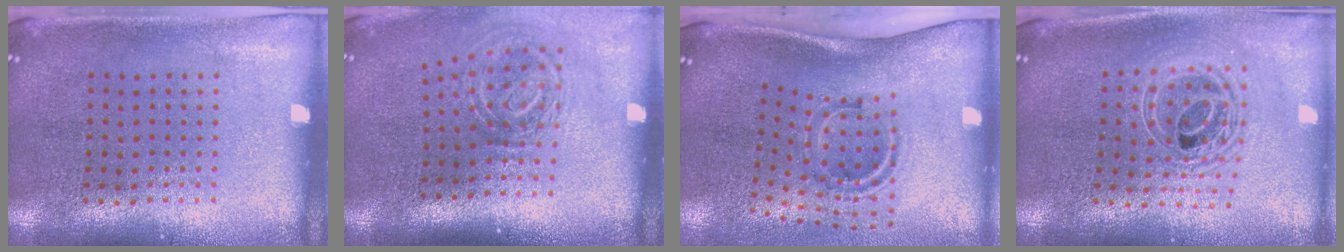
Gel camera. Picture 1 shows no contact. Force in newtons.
{"total": 1.9, "press": 1.2, "slide": 1.5}
{"total": 2.1, "press": 1.2, "slide": 1.7}
{"total": 2.1, "press": 1.6, "slide": 1.3}